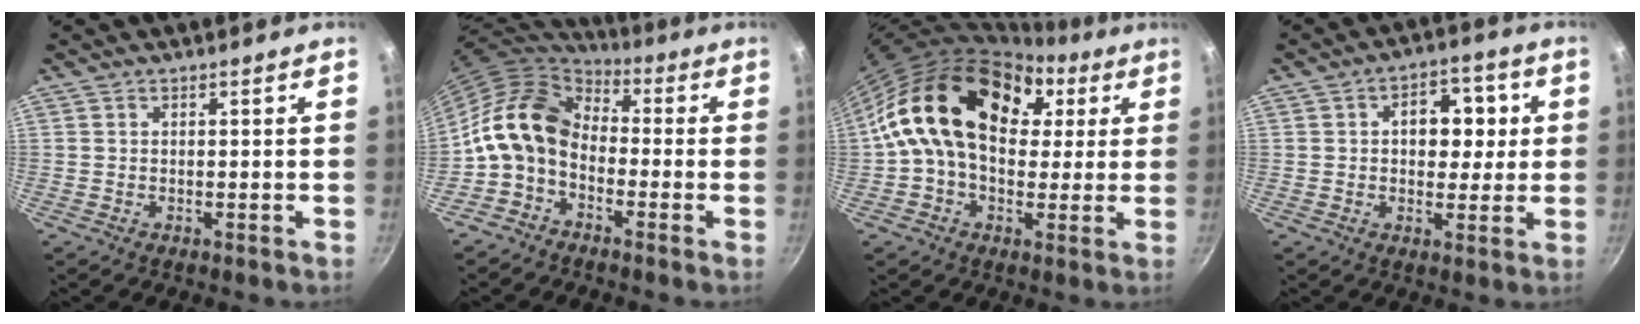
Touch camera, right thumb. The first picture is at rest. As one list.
[{"total": 12.7, "force": [-2.0, 9.4, 8.3], "torque": [-0.129, 0.044, -0.059]}, {"total": 21.8, "force": [5.2, 15.0, 15.0], "torque": [-0.228, 0.027, 0.068]}, {"total": 9.4, "force": [1.6, 6.6, 6.5], "torque": [-0.048, 0.007, 0.015]}]